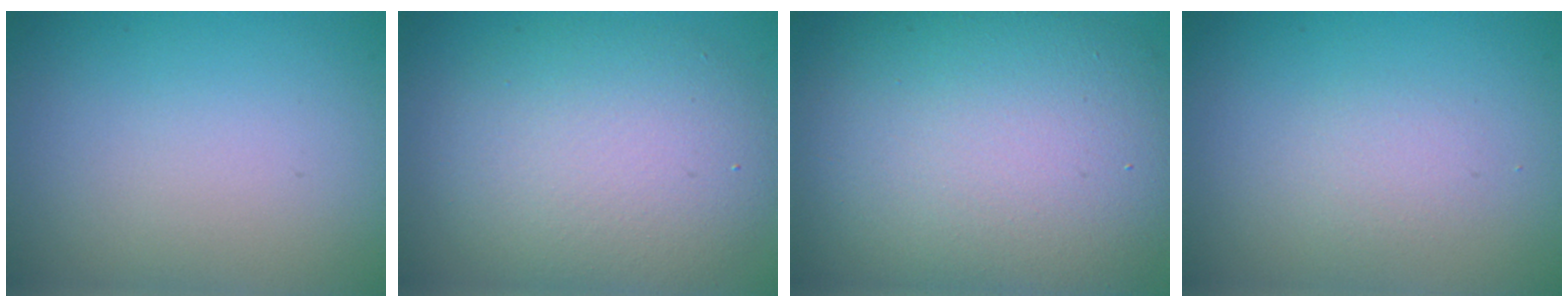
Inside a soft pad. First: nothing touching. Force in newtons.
{"total": 7.5, "press": 7.5, "slide": 0.5}
{"total": 12.7, "press": 12.6, "slide": 0.8}
{"total": 1.2, "press": 1.2, "slide": 0.0}